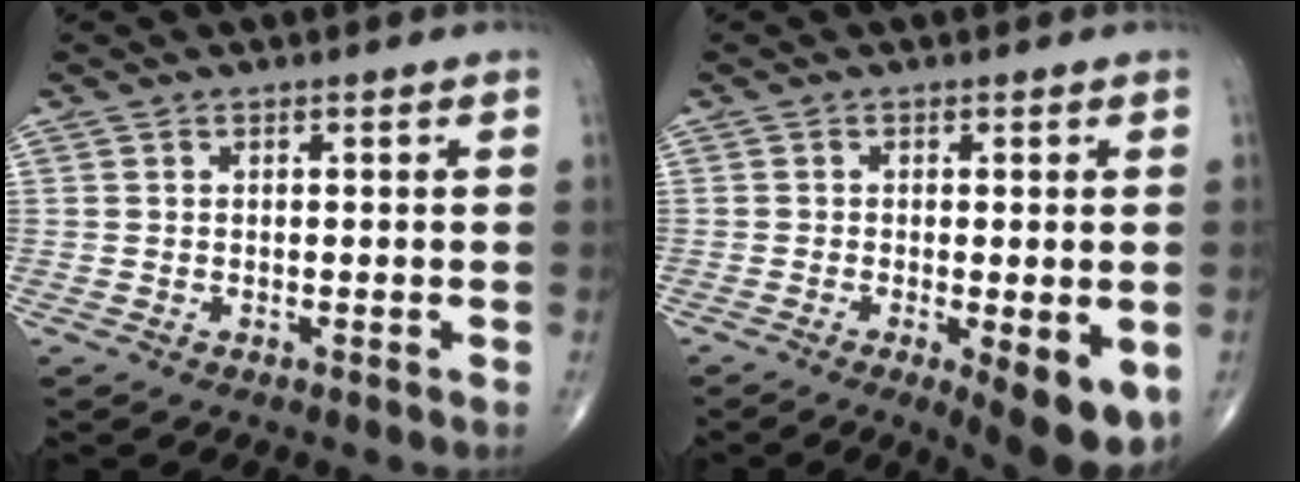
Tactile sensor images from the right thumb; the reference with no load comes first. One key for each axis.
{"total": 8.6, "fx": -3.1, "fy": 2.6, "fz": 7.6, "tx": -0.100, "ty": -0.019, "tz": -0.042}